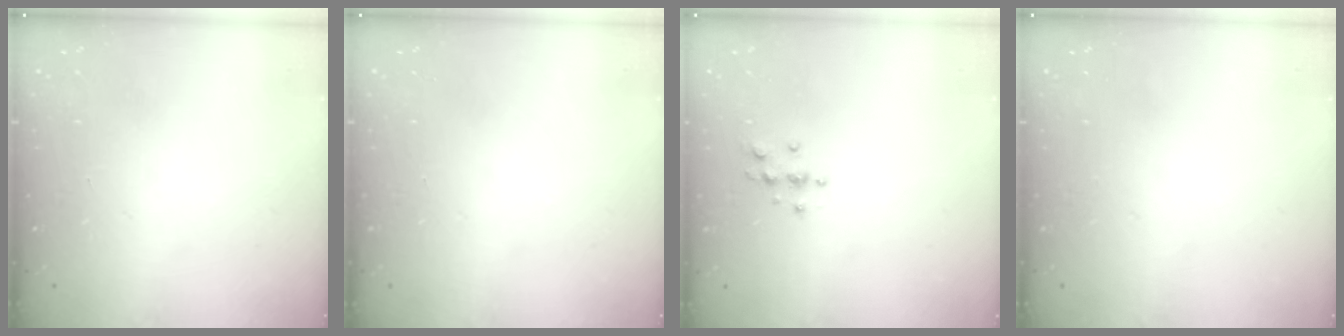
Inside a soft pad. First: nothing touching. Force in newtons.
{"total": 0.0}
{"total": 3.5, "press": 3.4, "slide": 0.5}
{"total": 0.0}